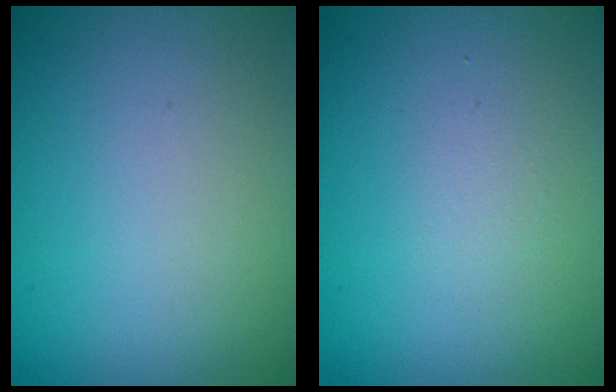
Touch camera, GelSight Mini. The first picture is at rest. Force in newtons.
{"total": 0.0}